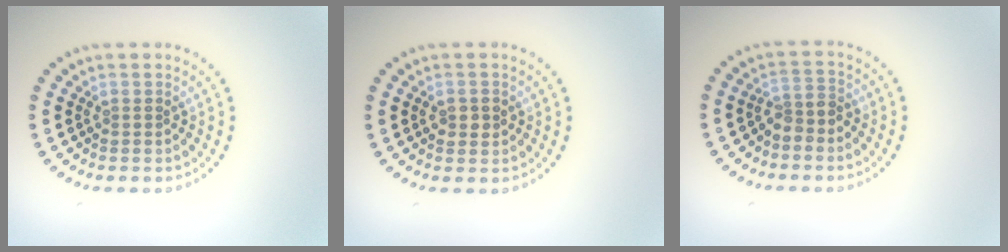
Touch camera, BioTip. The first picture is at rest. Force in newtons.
{"total": 1.6, "press": 1.6, "slide": 0.2}
{"total": 2.0, "press": 1.5, "slide": 1.3}